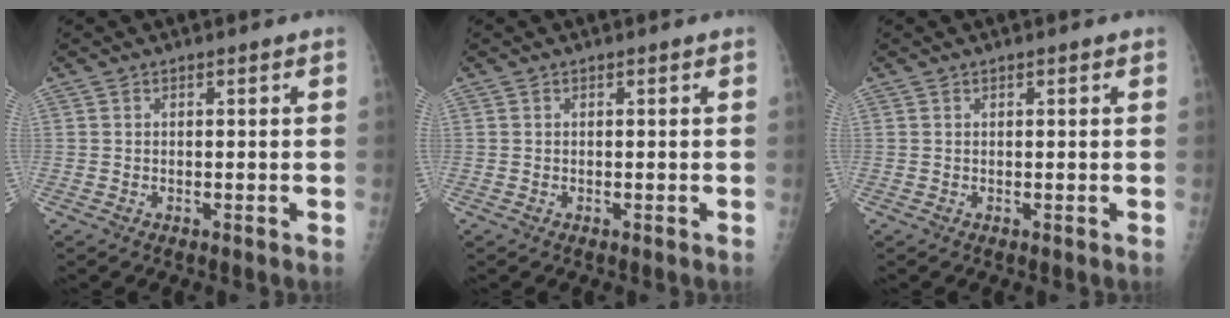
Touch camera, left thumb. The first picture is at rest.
{"total": 0.0}
{"total": 0.8, "force": [0.4, 0.3, 0.7], "torque": [-0.011, 0.001, 0.004]}